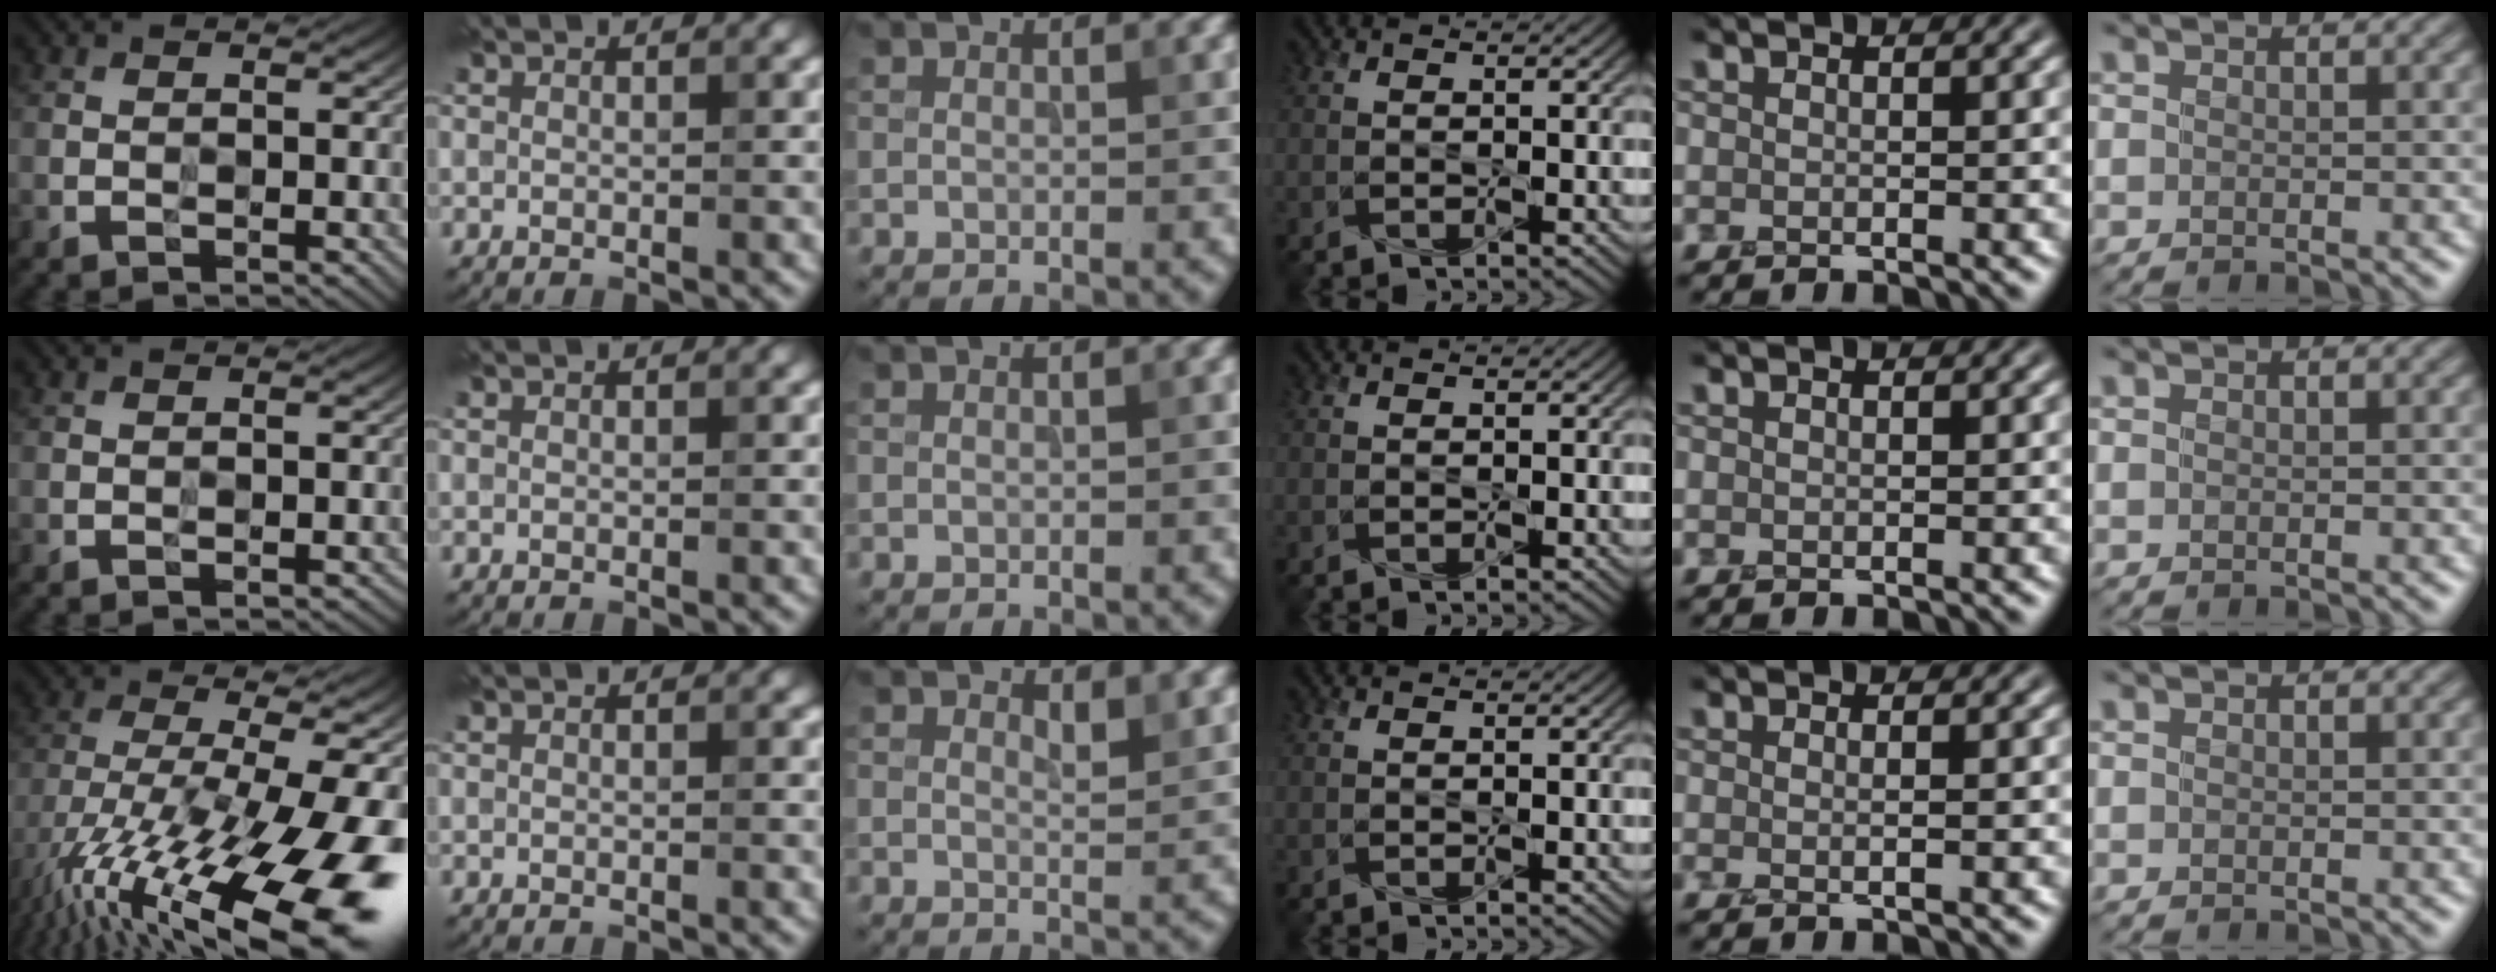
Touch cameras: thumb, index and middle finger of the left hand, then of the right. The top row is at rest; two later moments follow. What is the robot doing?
{"motion": "screw", "object": "organic brewed tea cap"}